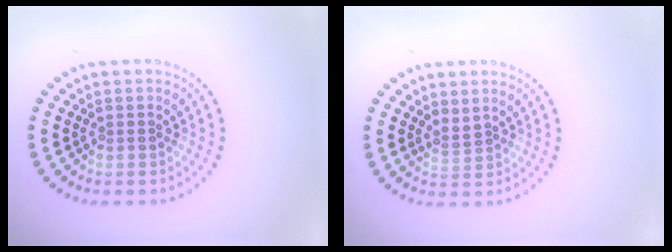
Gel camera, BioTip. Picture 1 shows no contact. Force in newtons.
{"total": 1.0, "press": 0.4, "slide": 0.9}